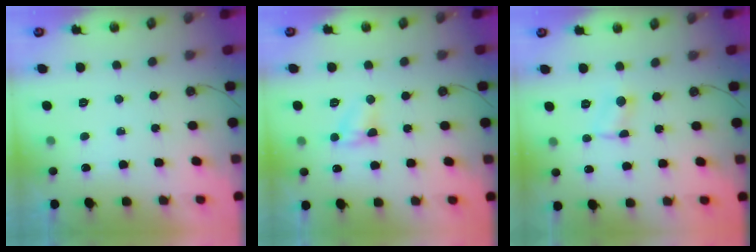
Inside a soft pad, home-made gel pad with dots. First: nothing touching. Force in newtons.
{"total": 3.9, "press": 3.8, "slide": 0.5}
{"total": 2.9, "press": 2.9, "slide": 0.6}